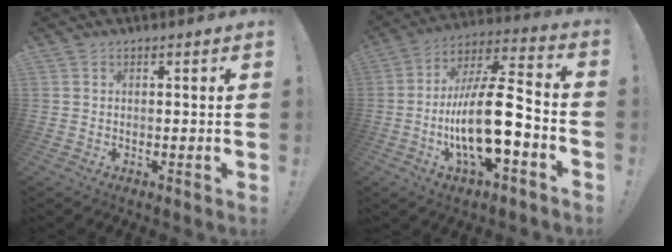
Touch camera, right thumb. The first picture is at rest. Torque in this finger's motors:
{"motor_torque": [0.65, 0.92, 1.92, -0.85, 0.26]}